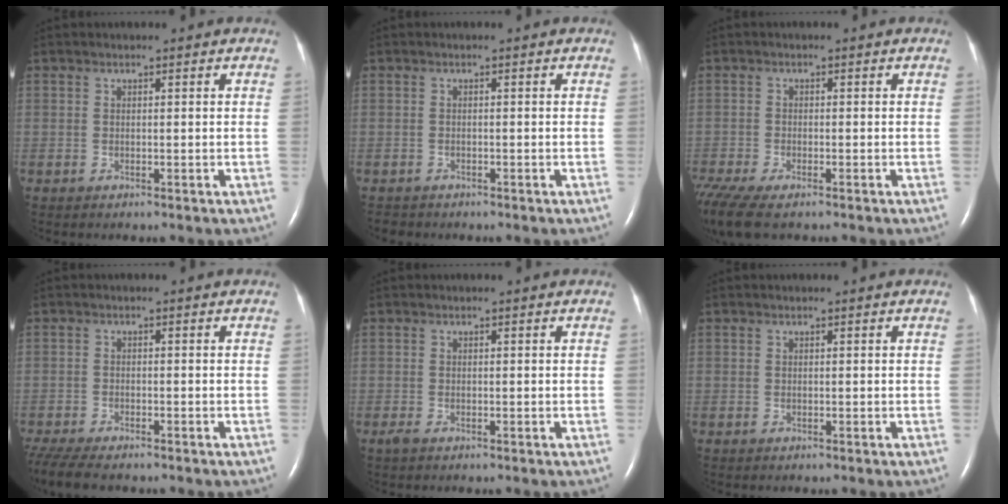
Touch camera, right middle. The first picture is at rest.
{"total": 1.3, "force": [-1.2, 0.5, -0.1], "torque": [-0.001, -0.002, -0.019]}
{"total": 9.0, "force": [-6.5, 2.8, 5.6], "torque": [-0.124, -0.015, -0.111]}
{"total": 9.0, "force": [-7.3, 2.3, 4.6], "torque": [-0.089, -0.015, -0.122]}
{"total": 0.7, "force": [-0.5, 0.1, 0.5], "torque": [-0.017, -0.004, -0.010]}
{"total": 0.0}